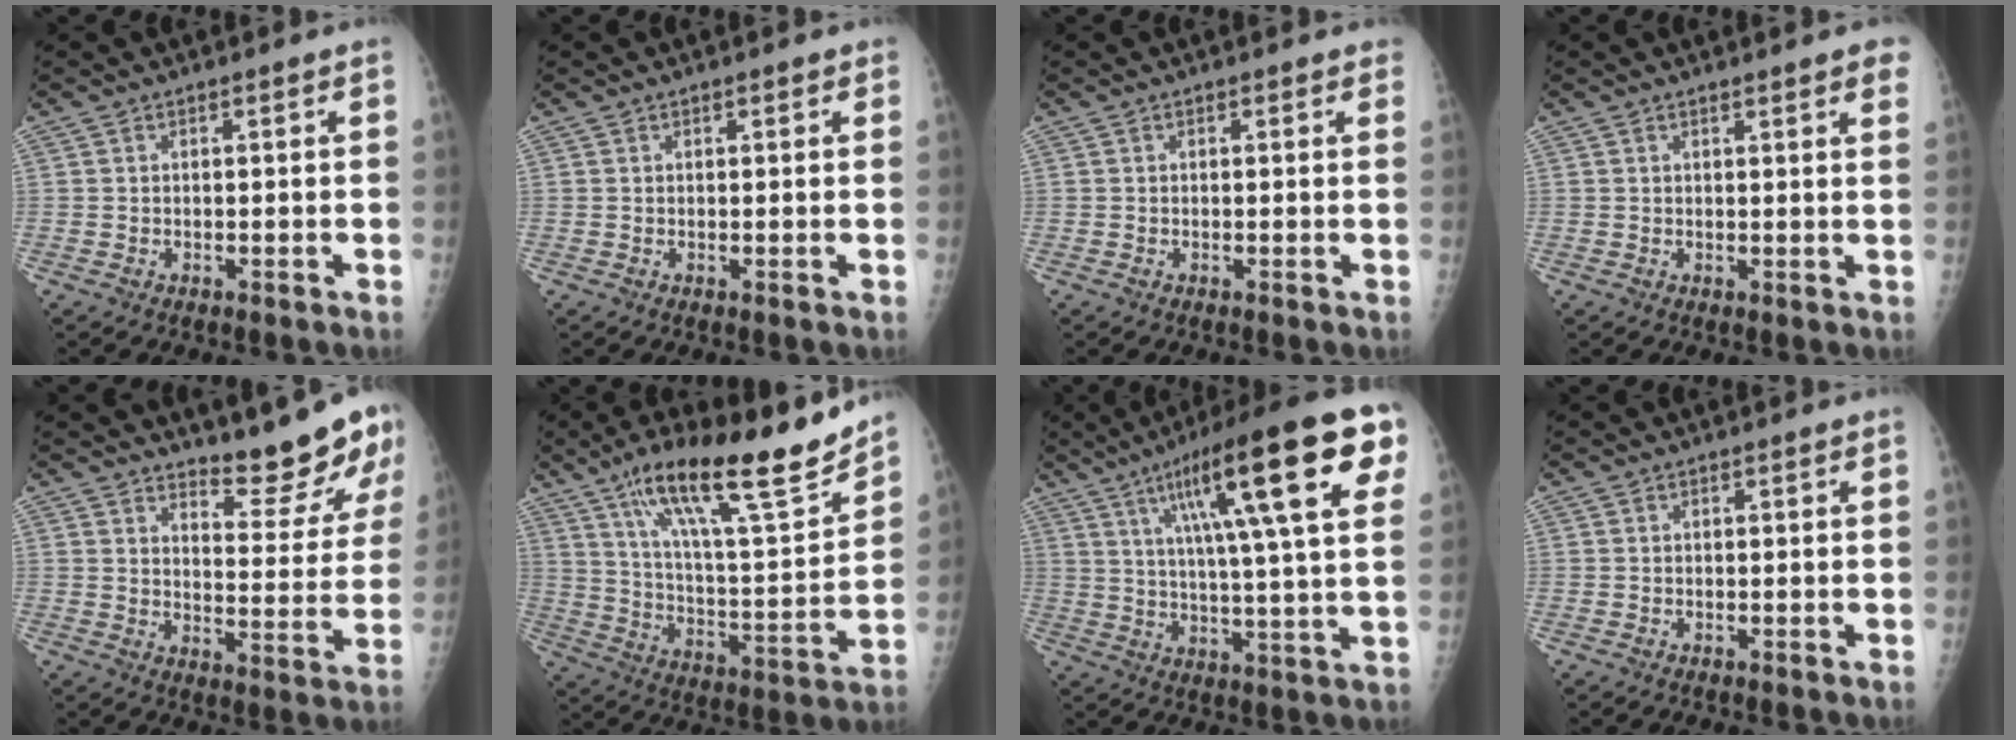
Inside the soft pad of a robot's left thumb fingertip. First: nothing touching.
{"total": 0.9, "force": [0.6, 0.4, 0.5], "torque": [-0.006, -0.002, 0.005]}
{"total": 1.1, "force": [0.9, 0.4, 0.4], "torque": [0.003, -0.001, 0.003]}
{"total": 5.0, "force": [3.7, 0.8, 3.2], "torque": [-0.026, -0.005, 0.035]}
{"total": 12.2, "force": [10.9, 2.2, 5.2], "torque": [-0.040, -0.099, 0.147]}
{"total": 23.7, "force": [16.5, 4.4, 16.5], "torque": [-0.247, -0.067, 0.277]}
{"total": 24.8, "force": [10.6, 4.7, 21.9], "torque": [-0.320, 0.001, 0.155]}
{"total": 0.0}